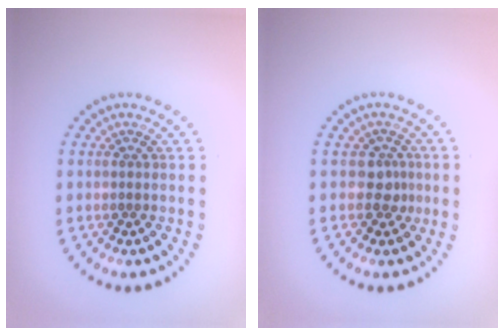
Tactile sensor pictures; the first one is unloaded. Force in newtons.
{"total": 1.7, "press": 1.3, "slide": 1.2}